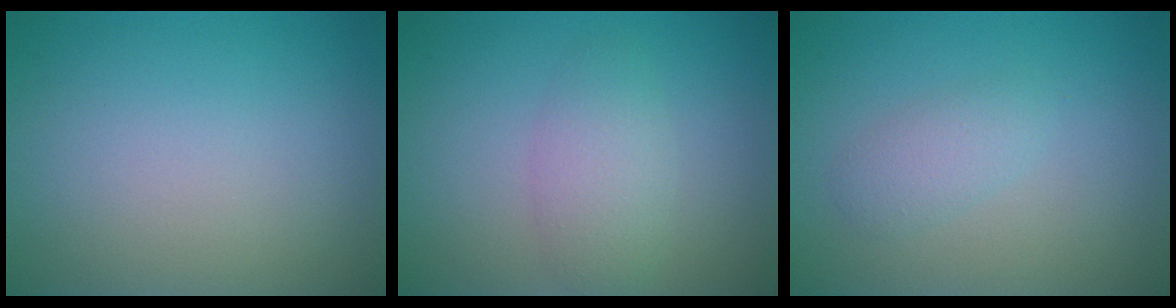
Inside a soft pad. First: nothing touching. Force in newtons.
{"total": 2.7, "press": 2.7, "slide": 0.1}
{"total": 1.8, "press": 1.8, "slide": 0.2}